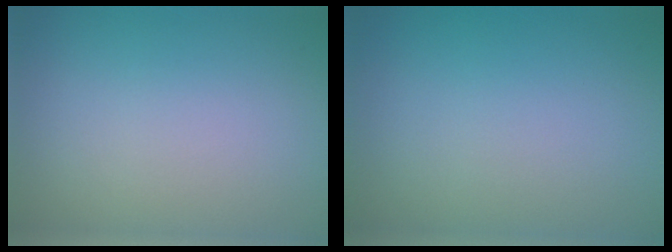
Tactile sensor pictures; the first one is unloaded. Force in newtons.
{"total": 0.0}